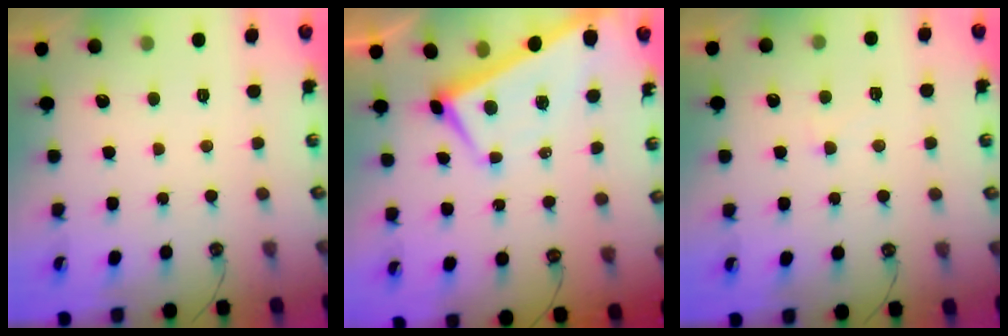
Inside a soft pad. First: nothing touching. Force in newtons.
{"total": 2.6, "press": 2.5, "slide": 0.6}
{"total": 2.9, "press": 2.7, "slide": 0.9}